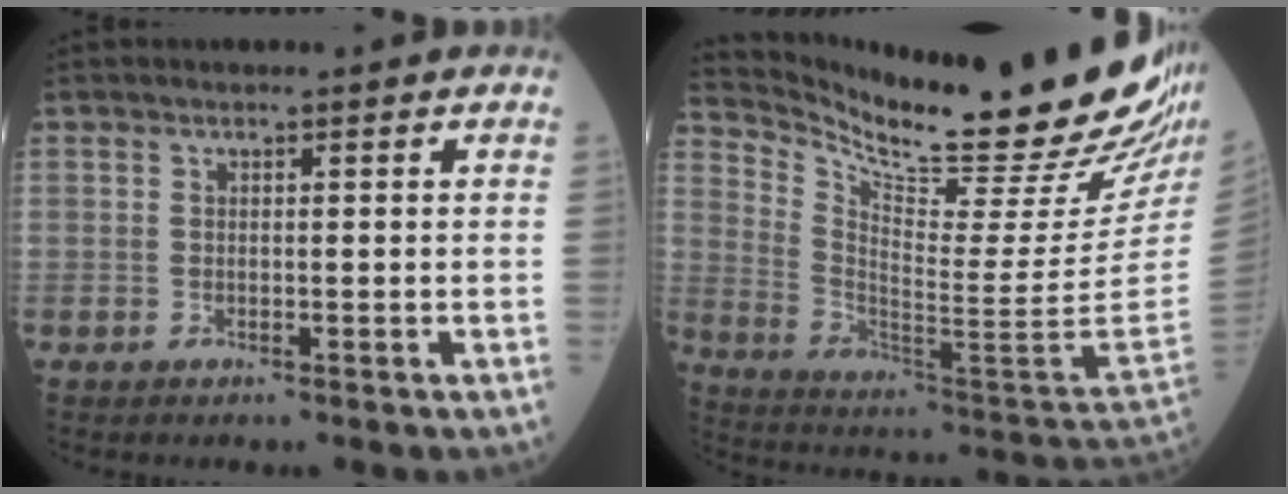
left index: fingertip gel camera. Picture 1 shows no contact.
{"total": 27.7, "force": [24.1, 1.1, 13.7], "torque": [-0.242, -0.112, 0.345]}